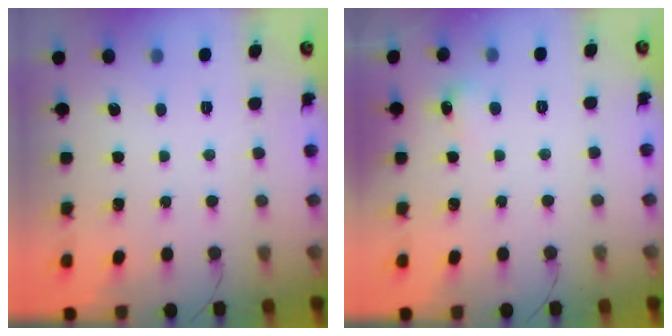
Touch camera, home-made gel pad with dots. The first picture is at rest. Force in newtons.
{"total": 4.9, "press": 4.7, "slide": 1.5}